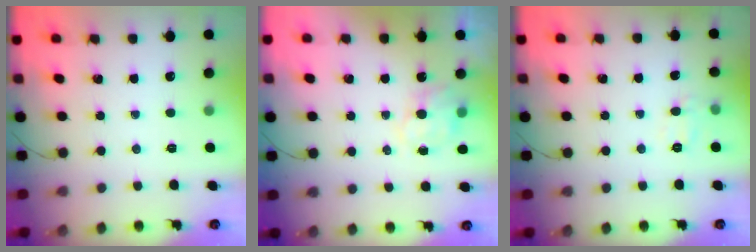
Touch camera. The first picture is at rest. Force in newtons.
{"total": 6.8, "press": 6.8, "slide": 0.2}
{"total": 6.3, "press": 6.1, "slide": 1.5}